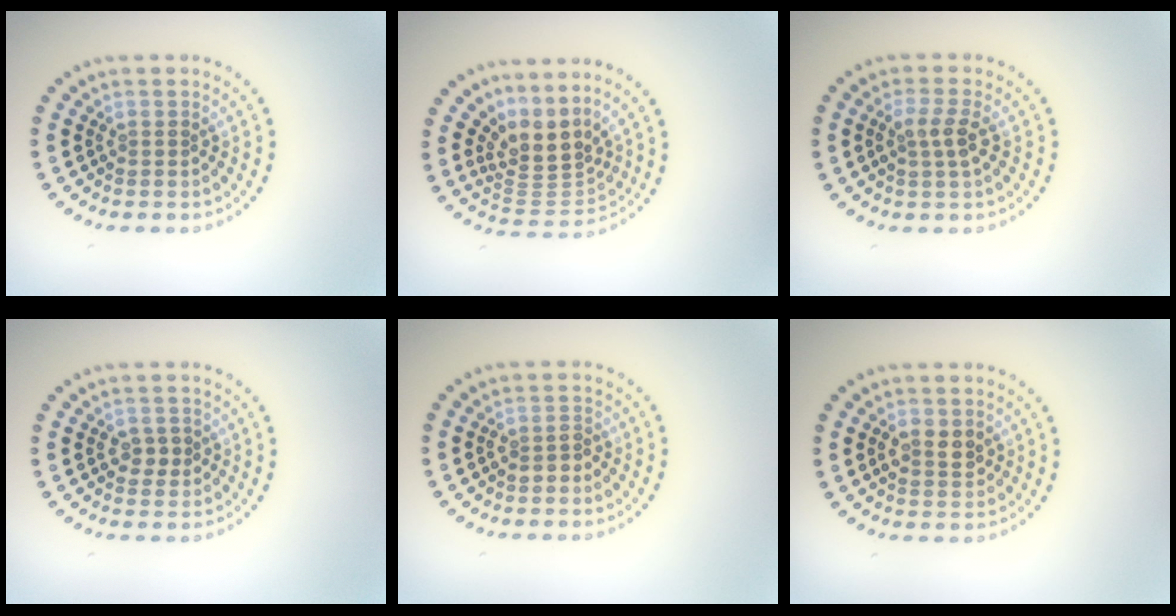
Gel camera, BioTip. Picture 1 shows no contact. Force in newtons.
{"total": 3.9, "press": 2.6, "slide": 2.9}
{"total": 2.1, "press": 1.9, "slide": 0.8}
{"total": 1.9, "press": 1.8, "slide": 0.4}
{"total": 1.5, "press": 1.3, "slide": 0.7}
{"total": 2.1, "press": 2.1, "slide": 0.2}